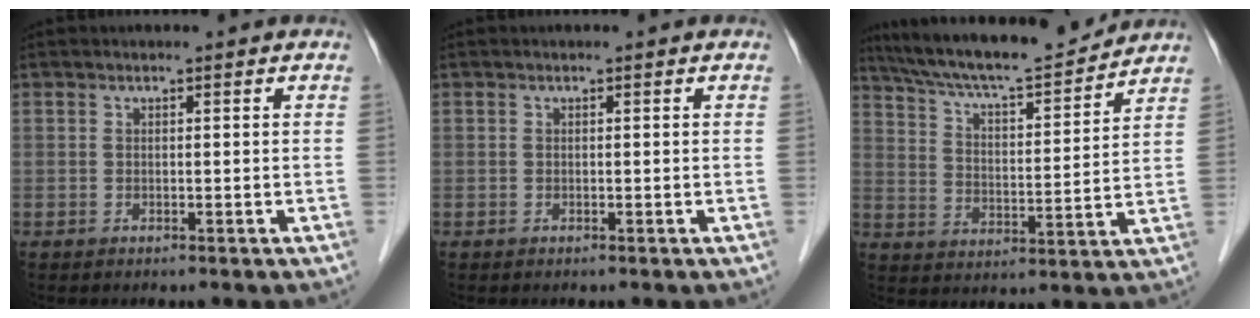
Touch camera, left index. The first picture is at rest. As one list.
[{"total": 0.0}, {"total": 16.7, "force": [15.3, 1.6, 6.5], "torque": [-0.118, 0.007, 0.245]}]